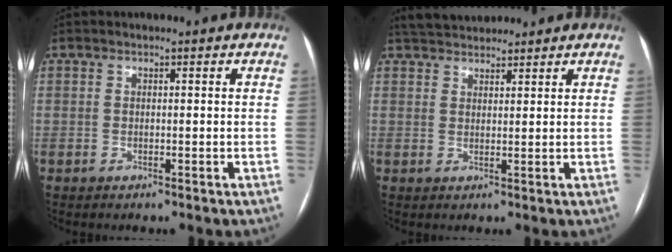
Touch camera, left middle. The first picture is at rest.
{"total": 5.8, "force": [5.4, 1.5, 1.7], "torque": [-0.028, 0.032, 0.094]}